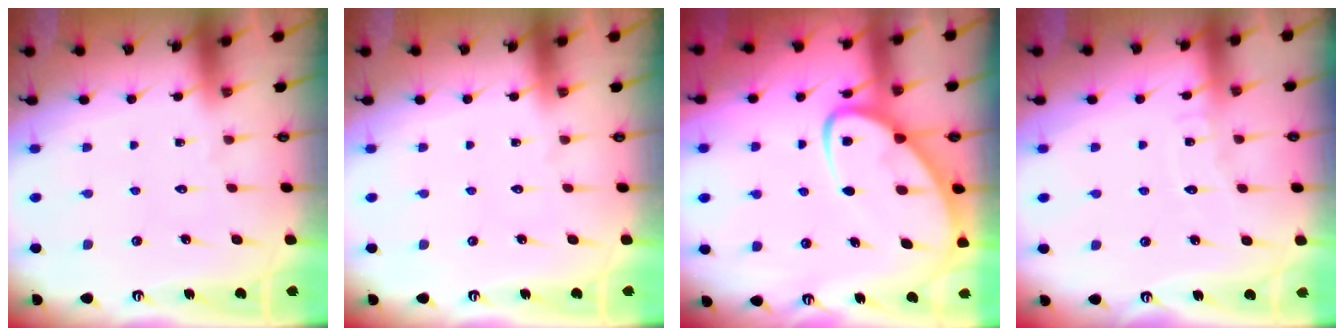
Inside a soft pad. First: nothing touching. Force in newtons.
{"total": 0.0}
{"total": 10.0, "press": 10.0, "slide": 0.8}
{"total": 4.7, "press": 4.7, "slide": 0.3}